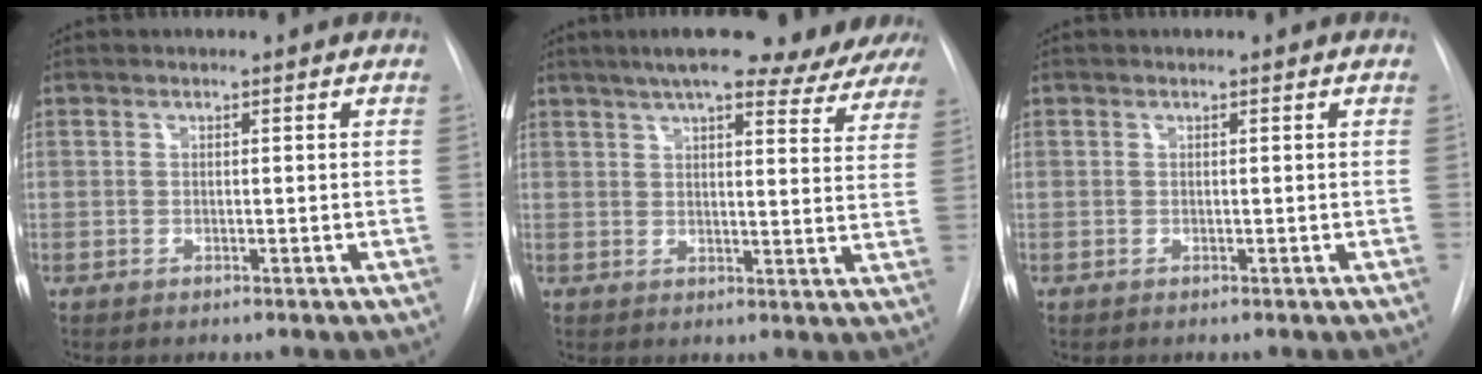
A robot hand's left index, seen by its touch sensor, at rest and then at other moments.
{"total": 23.0, "force": [20.1, 3.1, 10.8], "torque": [-0.156, -0.009, 0.240]}
{"total": 0.0}